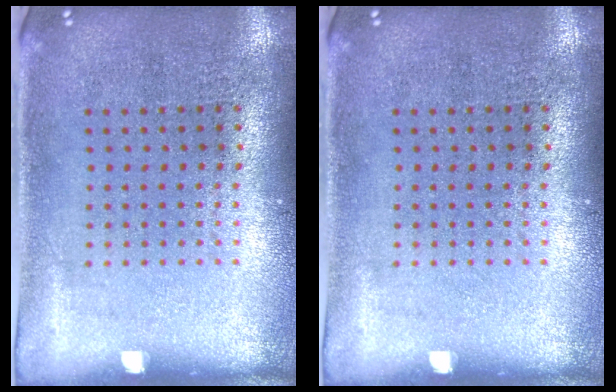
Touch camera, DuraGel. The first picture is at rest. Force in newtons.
{"total": 0.0}